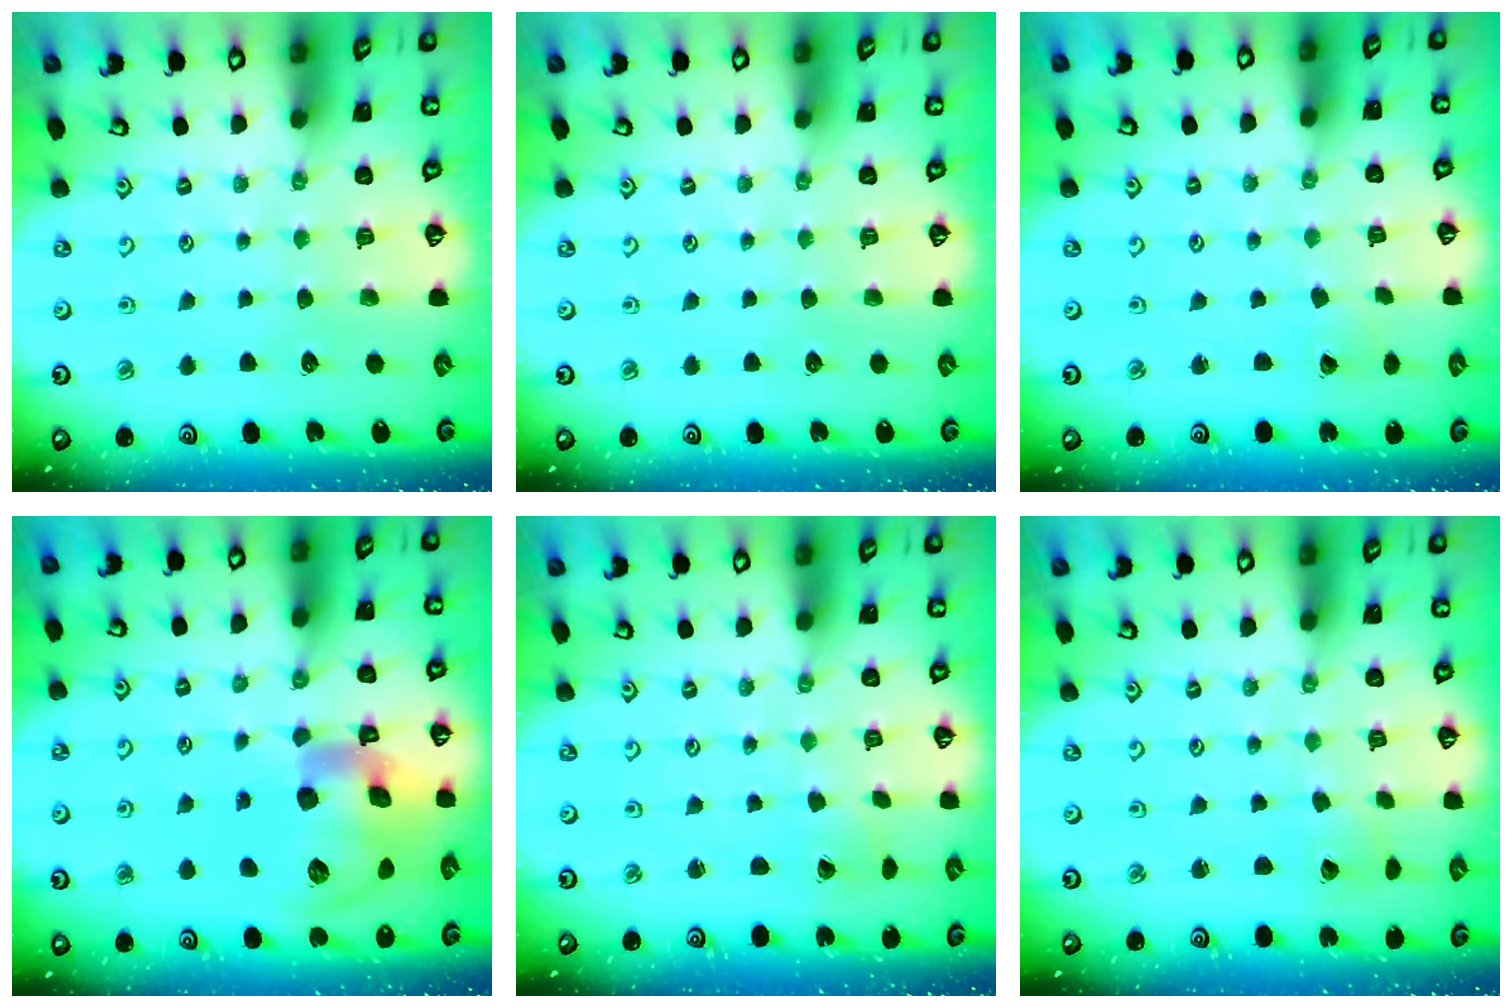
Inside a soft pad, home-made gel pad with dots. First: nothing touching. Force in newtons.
{"total": 0.0}
{"total": 1.5, "press": 1.5, "slide": 0.2}
{"total": 18.7, "press": 18.5, "slide": 2.9}
{"total": 1.8, "press": 1.8, "slide": 0.1}
{"total": 2.7, "press": 2.7, "slide": 0.2}